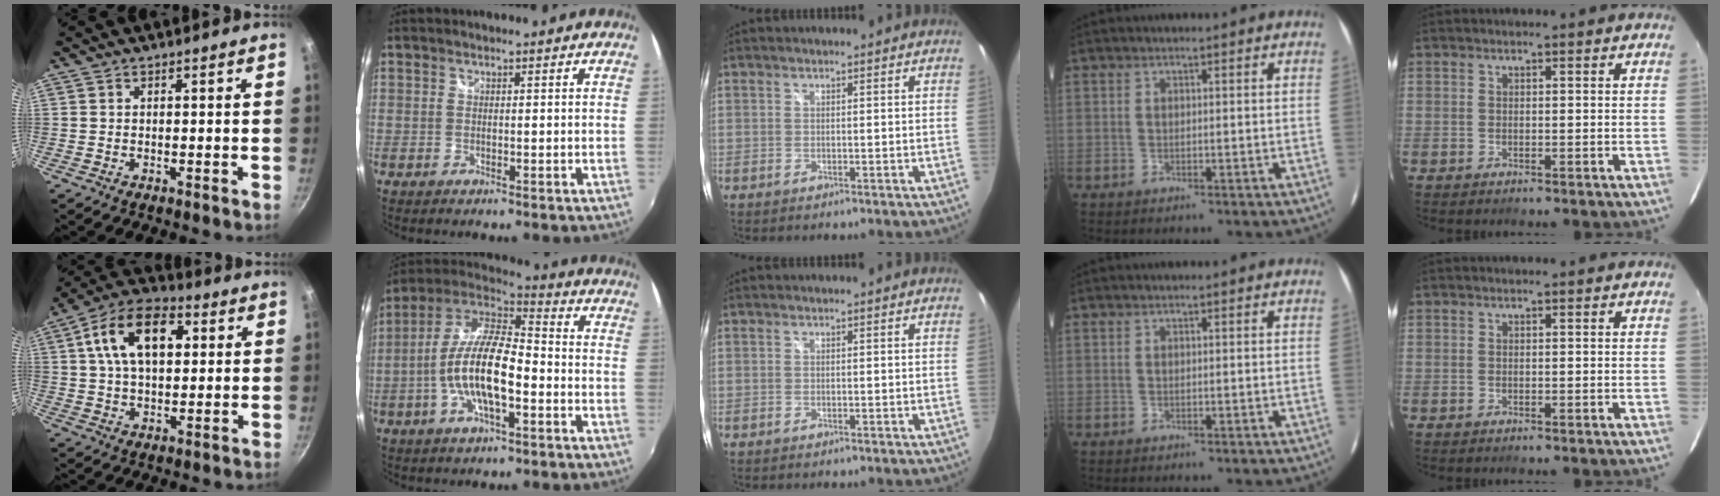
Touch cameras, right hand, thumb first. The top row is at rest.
{"thumb": {"total": 15.4, "force": [4.1, 9.2, 11.7], "torque": [-0.178, 0.015, 0.055]}, "index": {"total": 15.2, "force": [-4.0, 4.9, 13.8], "torque": [-0.271, 0.001, -0.080]}}